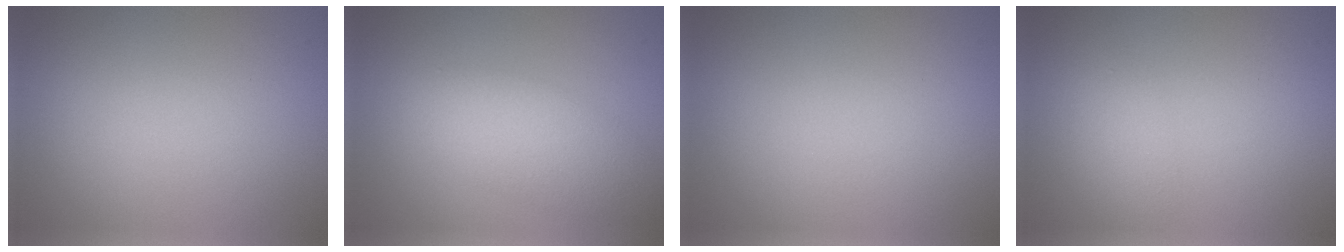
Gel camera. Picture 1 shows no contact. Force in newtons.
{"total": 4.1, "press": 4.1, "slide": 0.3}
{"total": 0.0}
{"total": 1.4, "press": 1.4, "slide": 0.0}